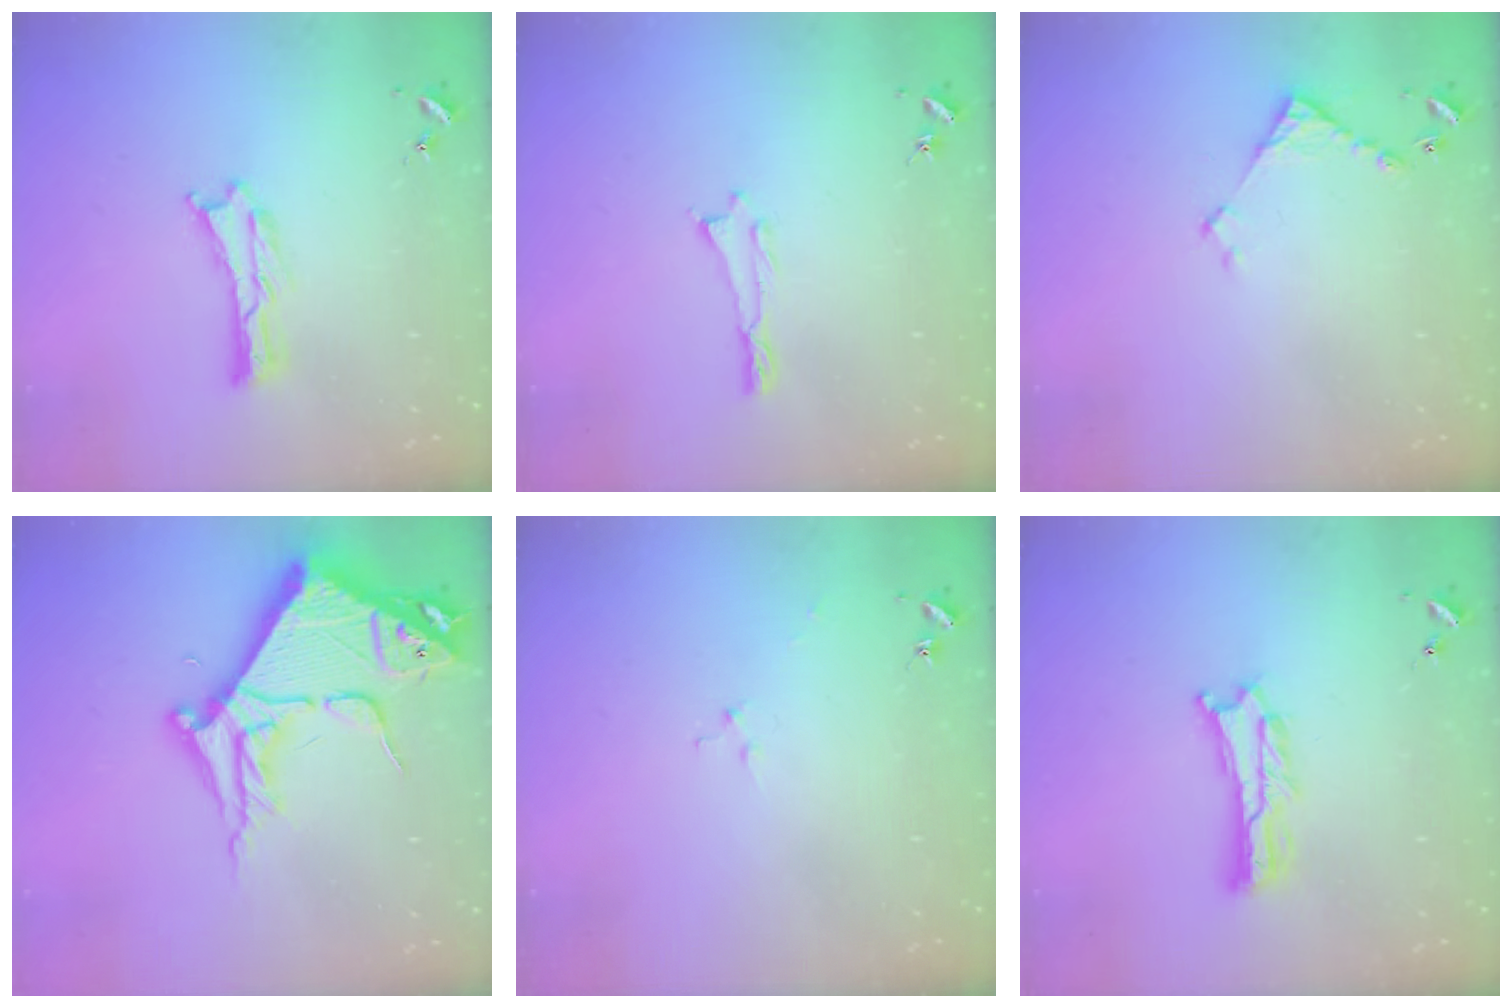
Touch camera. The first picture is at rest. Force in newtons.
{"total": 0.0}
{"total": 3.7, "press": 3.7, "slide": 0.3}
{"total": 10.1, "press": 10.0, "slide": 1.1}
{"total": 2.5, "press": 2.5, "slide": 0.3}
{"total": 2.0, "press": 2.0, "slide": 0.3}